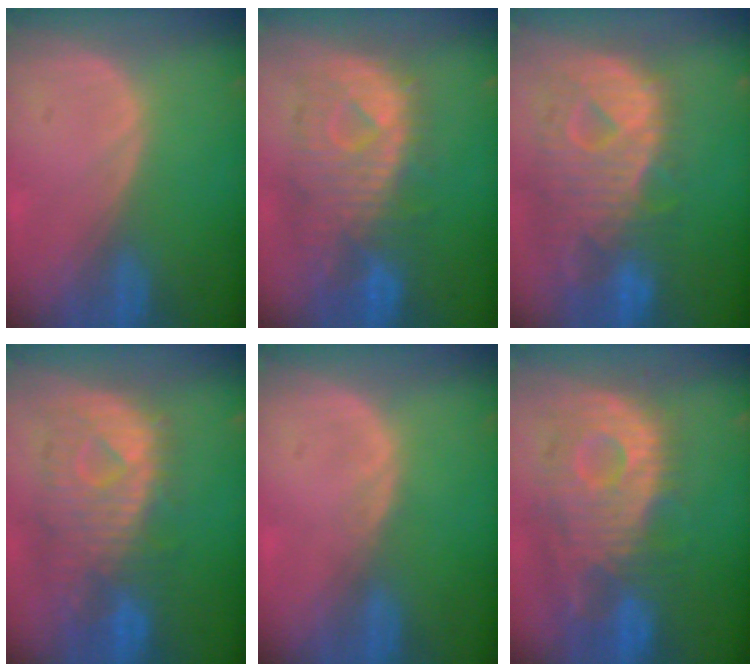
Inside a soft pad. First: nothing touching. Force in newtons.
{"total": 10.7, "press": 9.6, "slide": 4.7}
{"total": 12.8, "press": 11.0, "slide": 6.7}
{"total": 10.6, "press": 9.5, "slide": 4.6}
{"total": 0.7, "press": 0.6, "slide": 0.2}
{"total": 12.5, "press": 11.0, "slide": 5.9}